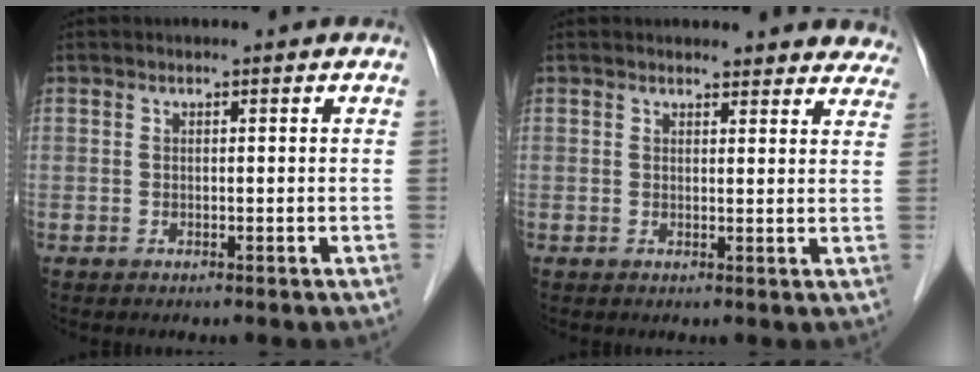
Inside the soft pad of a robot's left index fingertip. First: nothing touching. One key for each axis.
{"total": 9.2, "fx": 8.7, "fy": 2.7, "fz": 1.0, "tx": 0.032, "ty": -0.006, "tz": 0.066}